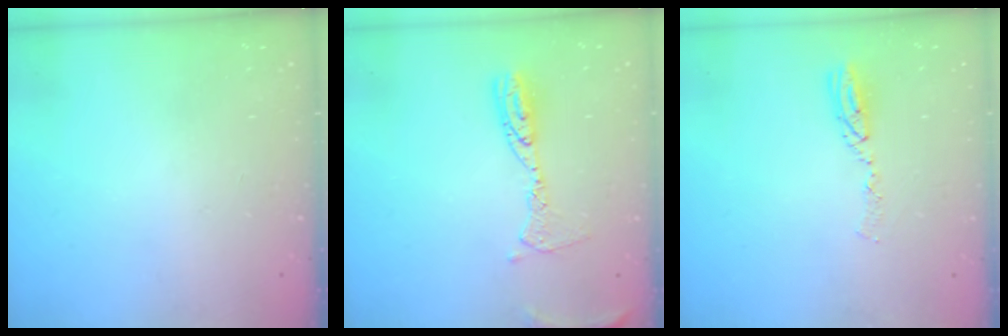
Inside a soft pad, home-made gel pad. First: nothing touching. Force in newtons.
{"total": 10.2, "press": 10.2, "slide": 1.0}
{"total": 7.7, "press": 7.7, "slide": 0.7}